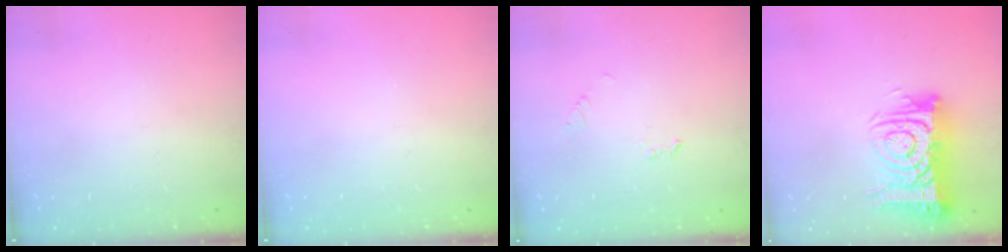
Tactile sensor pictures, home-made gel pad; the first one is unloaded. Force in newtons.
{"total": 0.0}
{"total": 4.1, "press": 4.0, "slide": 0.5}
{"total": 14.6, "press": 14.5, "slide": 1.7}